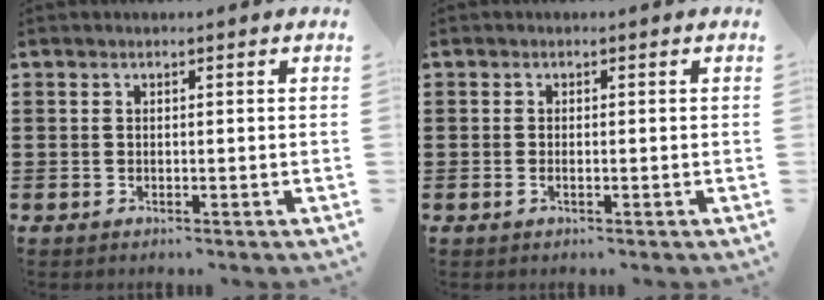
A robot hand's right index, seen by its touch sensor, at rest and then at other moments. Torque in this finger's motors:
{"motor_torque": [-0.12, 1.32, 0.00, 0.00]}